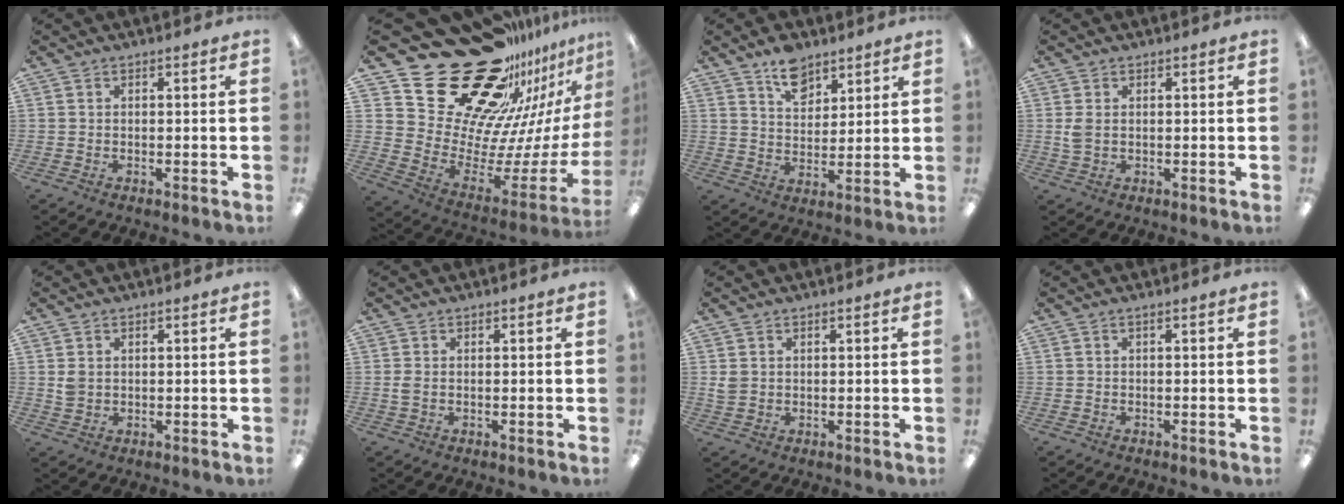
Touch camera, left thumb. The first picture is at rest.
{"total": 29.5, "force": [22.2, 14.5, 13.0], "torque": [-0.168, -0.189, 0.439]}
{"total": 9.2, "force": [6.6, 5.6, 3.3], "torque": [-0.040, -0.036, 0.118]}
{"total": 3.1, "force": [0.6, 2.1, 2.2], "torque": [-0.052, 0.002, 0.009]}
{"total": 2.6, "force": [1.0, 2.2, 1.1], "torque": [-0.014, 0.001, 0.016]}
{"total": 1.8, "force": [0.2, 1.2, 1.4], "torque": [-0.027, 0.005, 0.003]}
{"total": 2.4, "force": [1.0, 2.1, 0.8], "torque": [-0.008, 0.001, 0.017]}
{"total": 0.0}